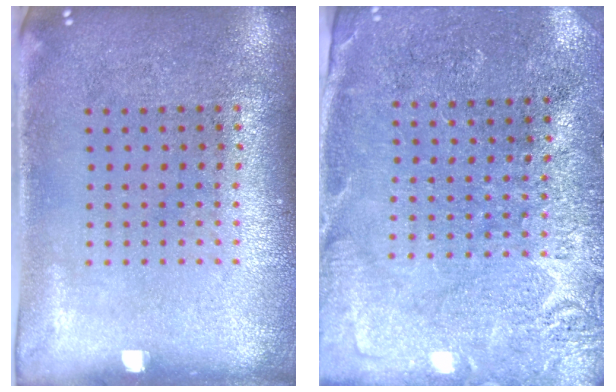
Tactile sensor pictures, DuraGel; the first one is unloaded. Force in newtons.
{"total": 2.7, "press": 2.7, "slide": 0.4}